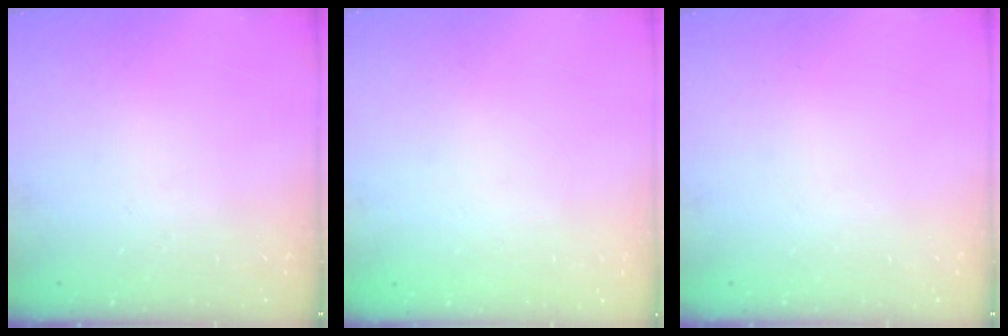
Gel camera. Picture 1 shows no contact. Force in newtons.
{"total": 1.9, "press": 1.9, "slide": 0.2}
{"total": 0.0}